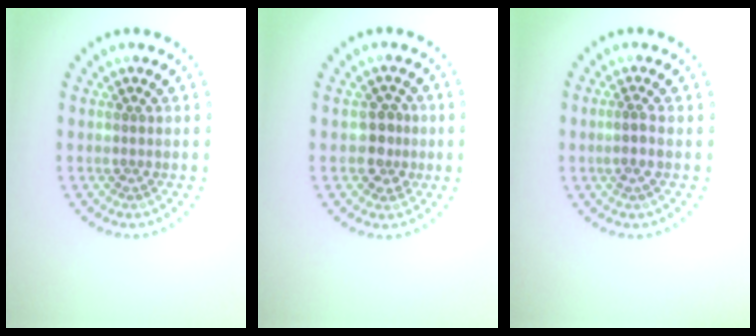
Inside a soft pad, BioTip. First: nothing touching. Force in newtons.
{"total": 2.4, "press": 2.3, "slide": 0.9}
{"total": 1.0, "press": 0.8, "slide": 0.6}